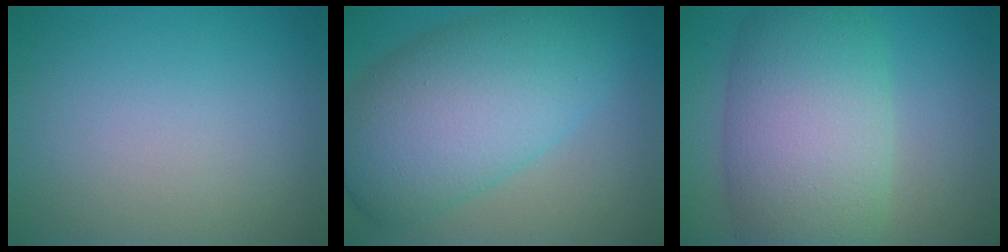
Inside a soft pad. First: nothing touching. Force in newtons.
{"total": 11.1, "press": 11.1, "slide": 0.1}
{"total": 10.3, "press": 10.3, "slide": 0.4}